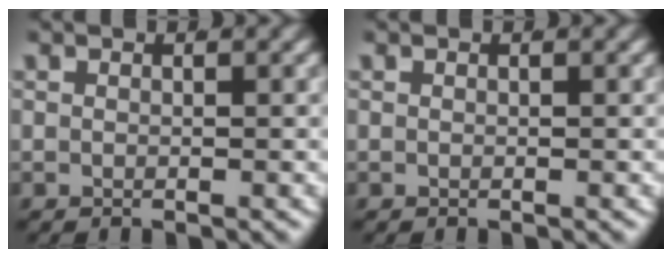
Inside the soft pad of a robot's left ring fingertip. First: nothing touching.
{"total": 0.0}